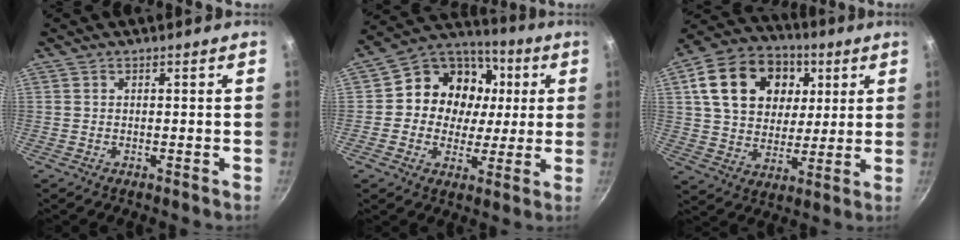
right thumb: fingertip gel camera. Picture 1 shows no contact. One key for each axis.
{"total": 15.9, "fx": 2.0, "fy": 14.0, "fz": 7.4, "tx": -0.092, "ty": 0.017, "tz": 0.017}
{"total": 20.3, "fx": 6.1, "fy": 15.4, "fz": 11.8, "tx": -0.183, "ty": 0.006, "tz": 0.099}